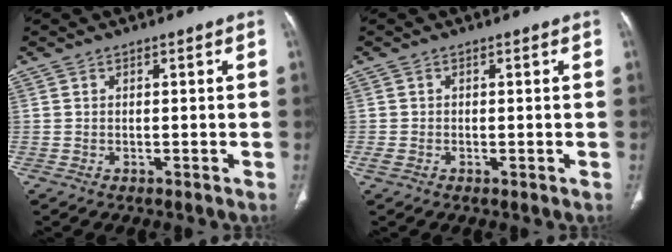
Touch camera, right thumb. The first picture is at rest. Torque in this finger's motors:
{"motor_torque": [0.73, 0.01, 0.19, -0.63, -0.03]}